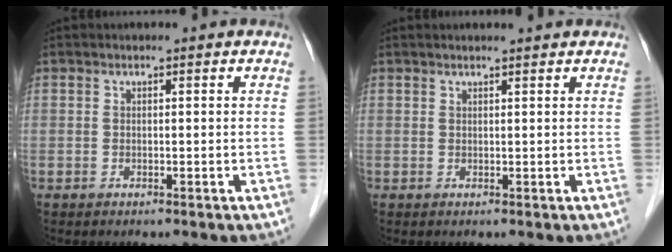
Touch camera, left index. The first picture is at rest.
{"total": 2.0, "force": [1.8, -0.1, 0.7], "torque": [-0.008, 0.011, 0.024]}